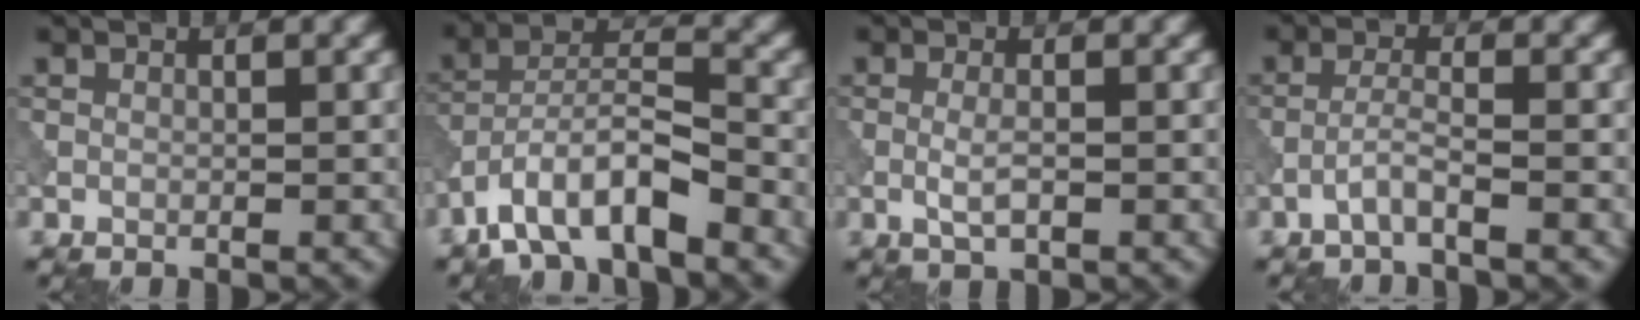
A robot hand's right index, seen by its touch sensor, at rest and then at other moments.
{"total": 7.6, "force": [-5.4, 2.3, 4.9], "torque": [-0.085, 0.009, -0.106]}
{"total": 1.8, "force": [-0.4, 0.5, 1.7], "torque": [-0.038, -0.002, -0.011]}
{"total": 2.1, "force": [-1.3, 0.1, 1.7], "torque": [-0.035, 0.011, -0.034]}